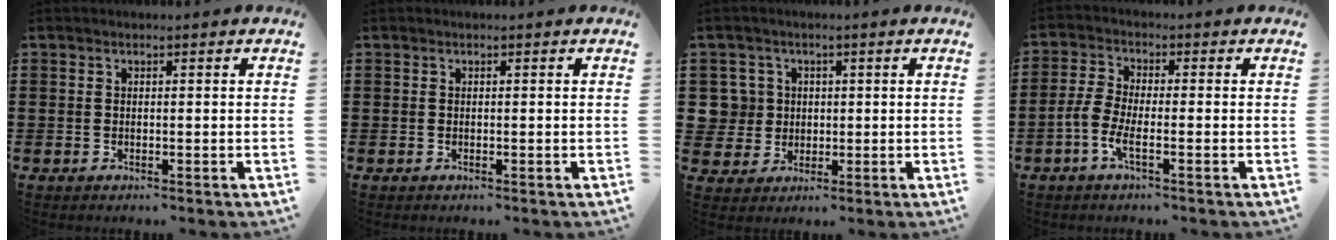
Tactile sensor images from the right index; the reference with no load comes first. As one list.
[{"total": 0.0}, {"total": 4.9, "force": [0.7, 4.8, 0.8], "torque": [-0.047, 0.015, 0.010]}, {"total": 4.4, "force": [-1.9, 1.4, 3.8], "torque": [-0.101, -0.009, -0.046]}]